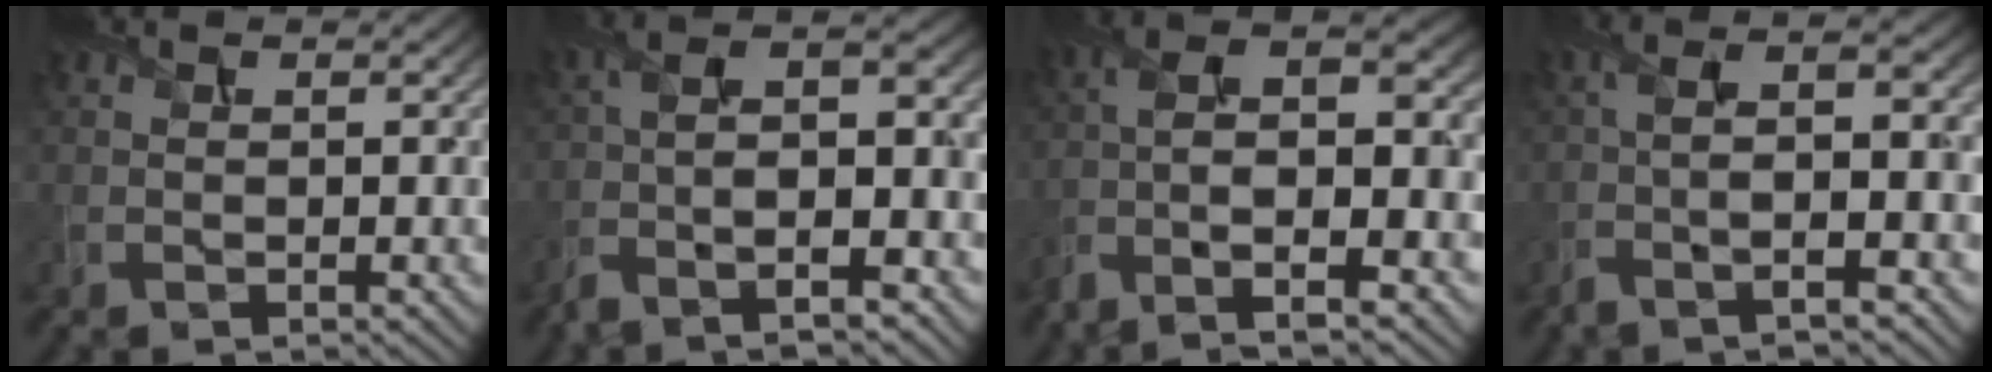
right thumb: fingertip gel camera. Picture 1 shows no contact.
{"total": 11.0, "force": [-4.0, 3.4, 9.7], "torque": [-0.187, 0.005, -0.075]}
{"total": 12.2, "force": [-4.8, 4.1, 10.5], "torque": [-0.217, -0.002, -0.085]}
{"total": 7.5, "force": [-2.1, 1.7, 7.0], "torque": [-0.122, 0.009, -0.053]}